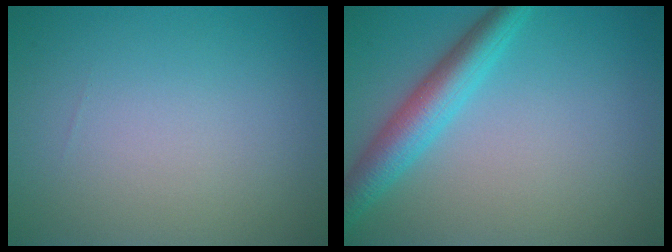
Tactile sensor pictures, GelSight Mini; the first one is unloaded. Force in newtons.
{"total": 4.6, "press": 4.5, "slide": 0.2}